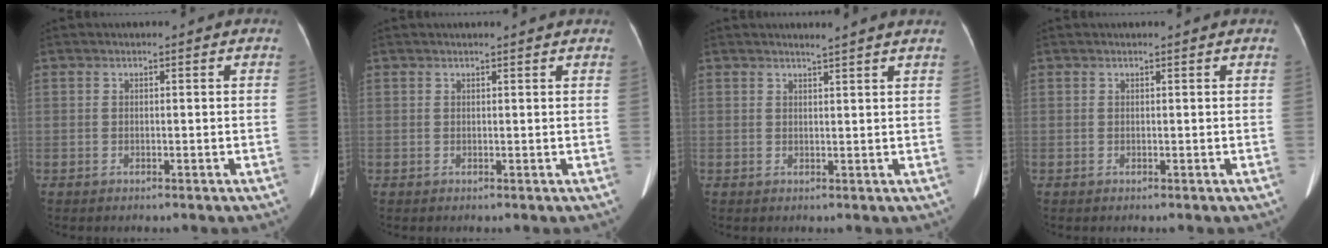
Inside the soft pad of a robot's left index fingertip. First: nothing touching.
{"total": 2.7, "force": [2.6, 0.0, 0.7], "torque": [-0.014, 0.010, 0.024]}
{"total": 3.0, "force": [2.7, -0.7, 1.1], "torque": [-0.020, 0.000, 0.033]}
{"total": 0.5, "force": [0.5, 0.0, 0.1], "torque": [-0.005, 0.000, 0.005]}